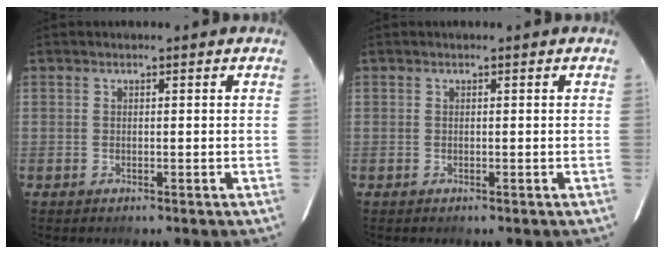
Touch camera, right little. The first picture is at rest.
{"total": 0.0}